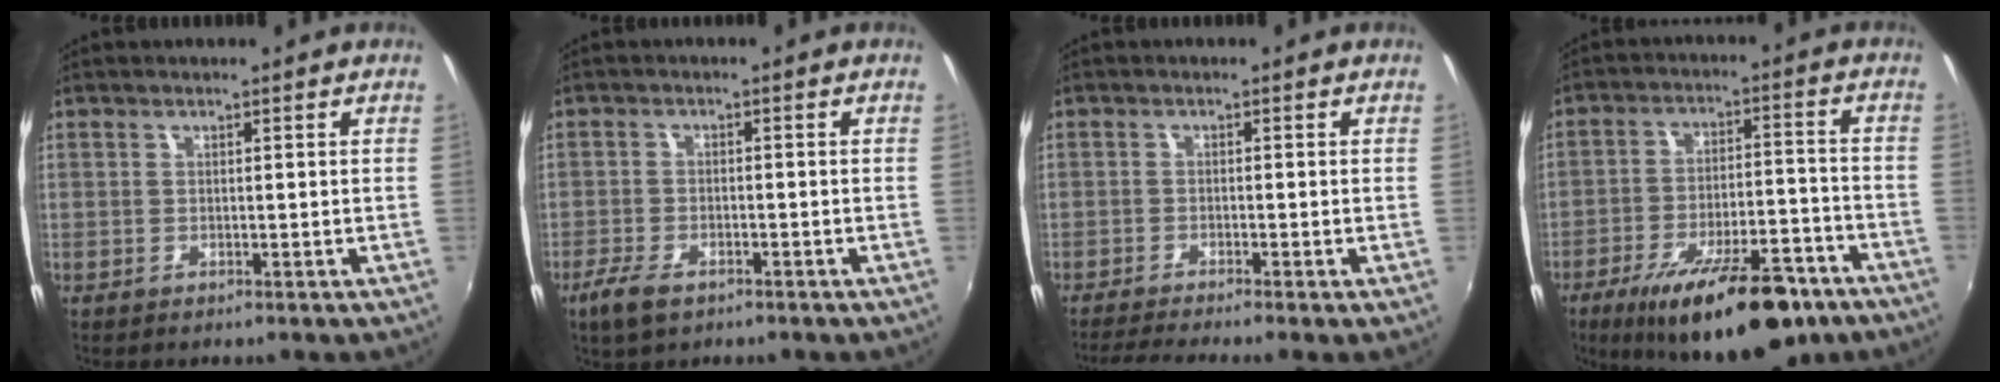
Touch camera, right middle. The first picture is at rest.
{"total": 5.3, "force": [-3.5, 2.3, 3.3], "torque": [-0.088, -0.011, -0.064]}
{"total": 5.1, "force": [-4.2, -1.0, 2.8], "torque": [-0.065, -0.016, -0.075]}
{"total": 21.3, "force": [-14.4, 7.0, 14.1], "torque": [-0.230, -0.021, -0.203]}